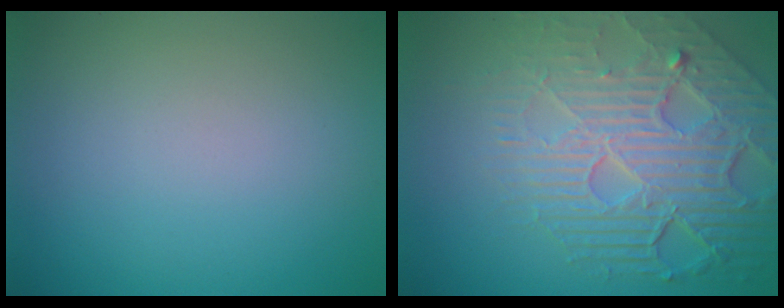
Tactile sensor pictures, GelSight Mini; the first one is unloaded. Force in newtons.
{"total": 8.8, "press": 5.9, "slide": 6.5}